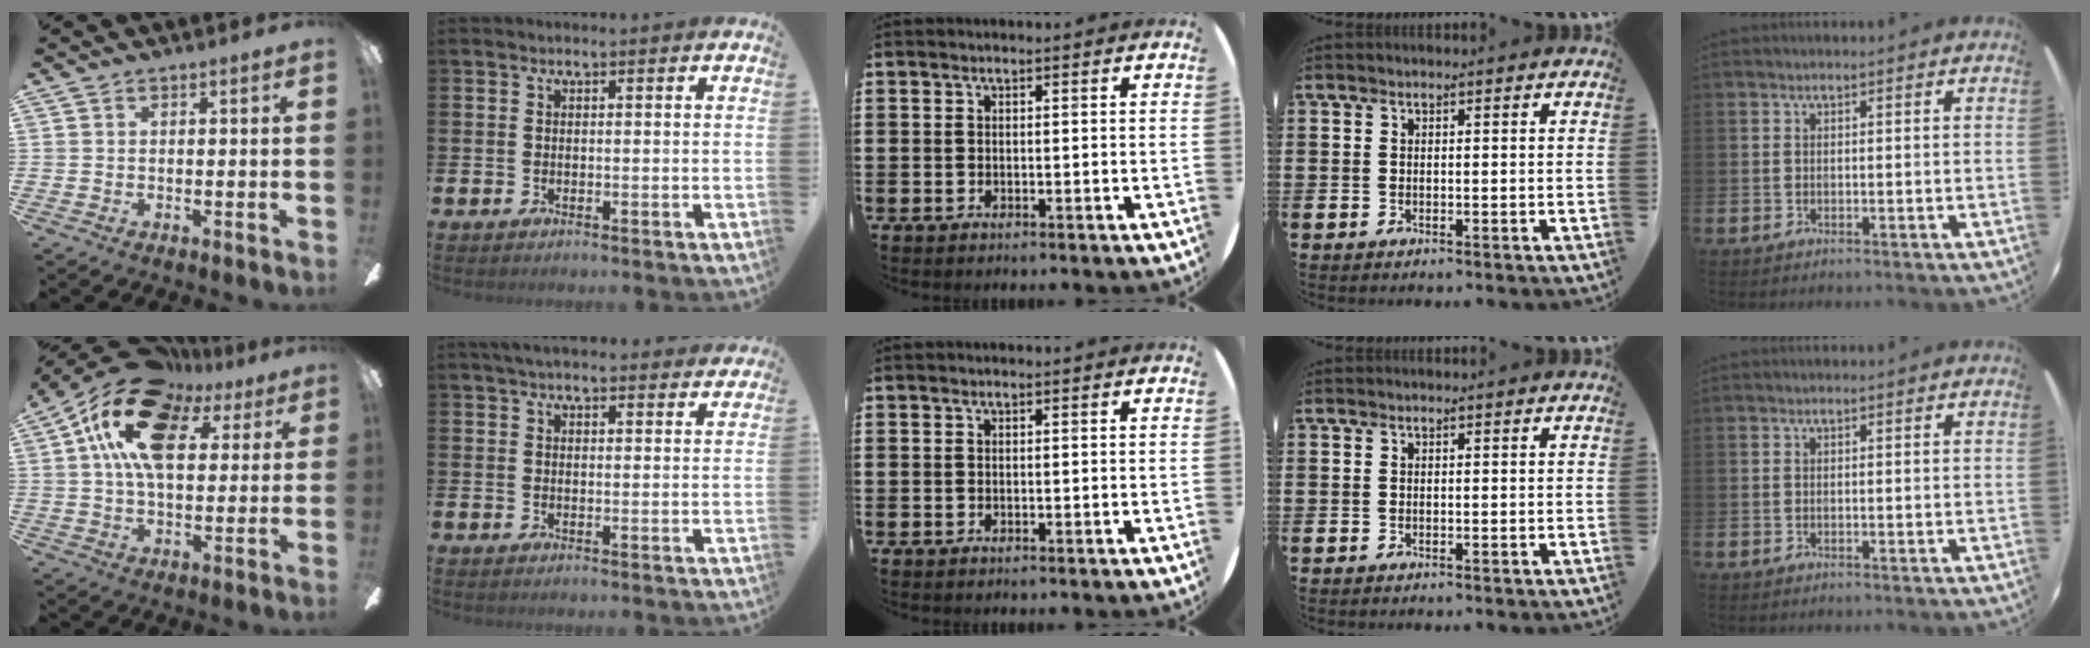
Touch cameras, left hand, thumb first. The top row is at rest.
{"thumb": {"total": 19.9, "force": [8.7, 10.9, 14.1], "torque": [-0.275, -0.012, 0.149]}, "index": {"total": 3.7, "force": [3.4, 0.8, 1.1], "torque": [-0.027, -0.009, 0.063]}}